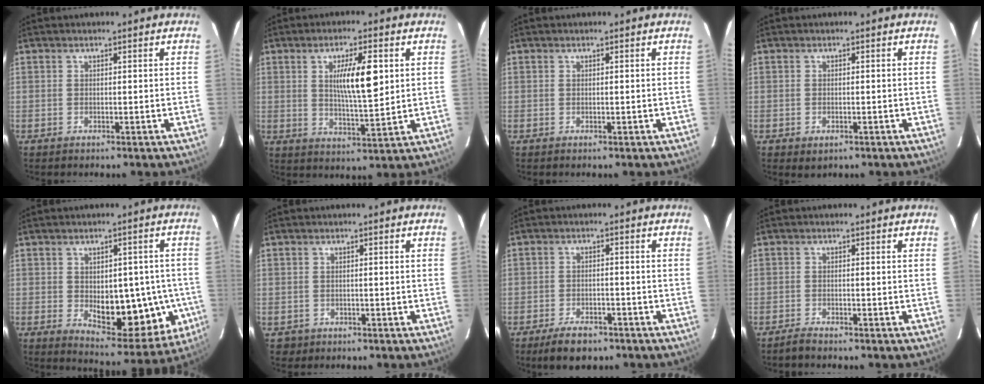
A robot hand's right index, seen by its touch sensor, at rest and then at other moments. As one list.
[{"total": 8.8, "force": [2.2, 1.6, 8.3], "torque": [-0.142, -0.001, 0.041]}, {"total": 0.0}, {"total": 1.5, "force": [-0.7, 1.0, 0.9], "torque": [-0.015, -0.001, 0.001]}, {"total": 14.0, "force": [-2.4, 6.8, 12.0], "torque": [-0.142, 0.005, -0.010]}, {"total": 2.1, "force": [-0.8, 2.0, -0.2], "torque": [-0.004, 0.006, -0.010]}, {"total": 5.7, "force": [-4.2, 2.4, 2.9], "torque": [-0.055, -0.002, -0.067]}, {"total": 1.6, "force": [-1.5, 0.0, 0.6], "torque": [-0.019, -0.004, -0.029]}]